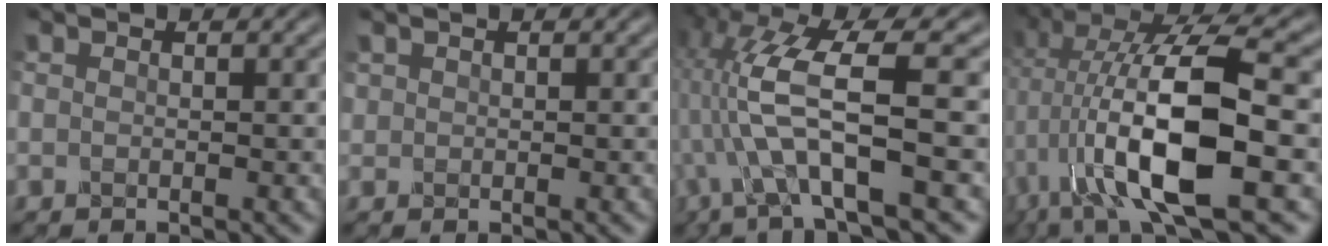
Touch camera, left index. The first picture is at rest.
{"total": 0.5, "force": [0.1, 0.4, -0.3], "torque": [0.010, 0.000, 0.000]}
{"total": 9.5, "force": [-0.5, 2.2, 9.3], "torque": [-0.192, 0.012, -0.009]}
{"total": 12.2, "force": [-0.7, 4.3, 11.4], "torque": [-0.219, 0.011, -0.018]}